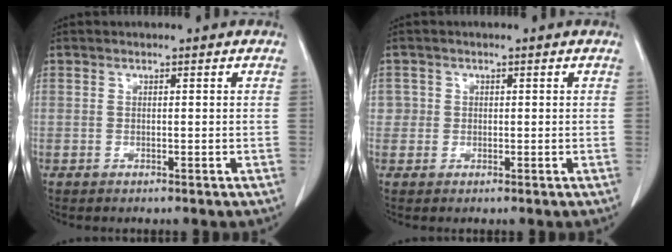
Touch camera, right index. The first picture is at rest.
{"total": 1.8, "force": [0.2, 1.8, 0.0], "torque": [0.016, 0.005, -0.001]}